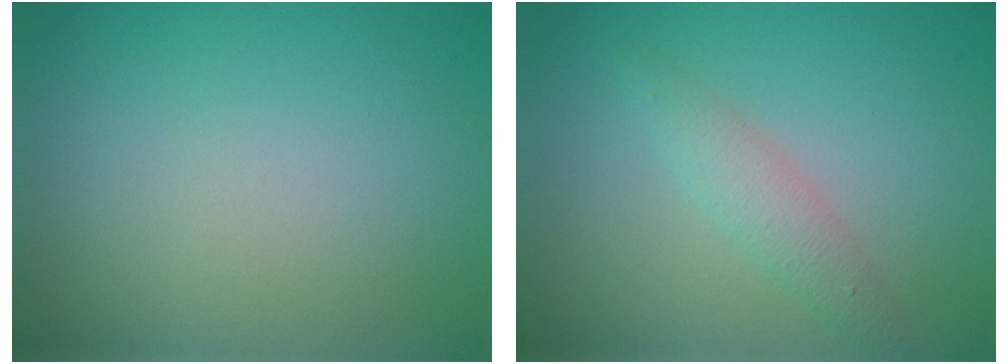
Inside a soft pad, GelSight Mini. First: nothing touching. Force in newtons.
{"total": 2.0, "press": 2.0, "slide": 0.0}